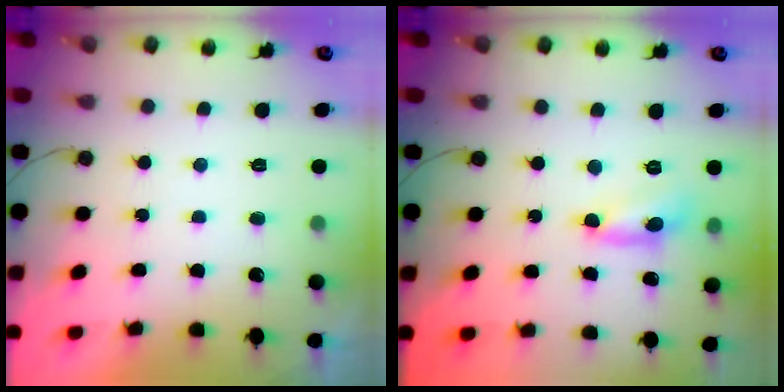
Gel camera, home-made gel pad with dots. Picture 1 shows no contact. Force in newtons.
{"total": 6.8, "press": 6.8, "slide": 0.4}